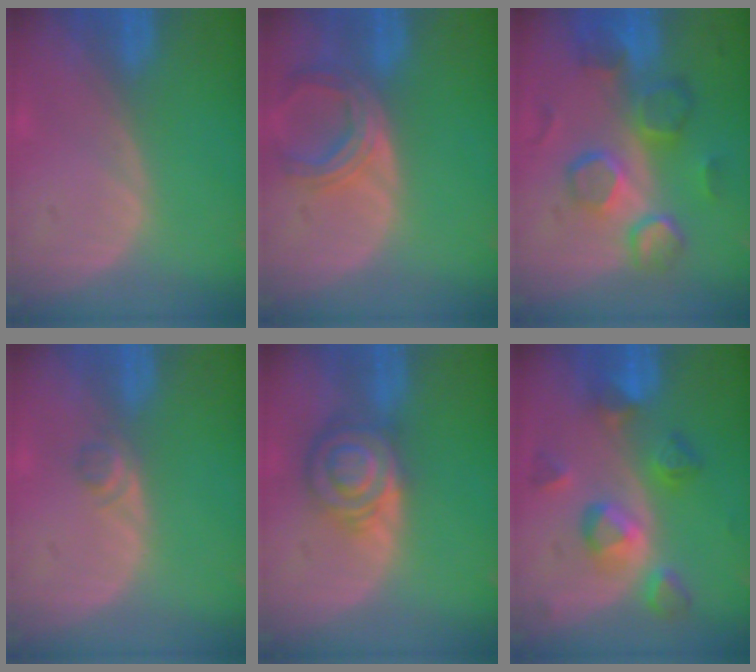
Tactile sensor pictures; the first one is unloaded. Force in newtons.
{"total": 5.8, "press": 5.8, "slide": 0.9}
{"total": 10.4, "press": 9.0, "slide": 5.1}
{"total": 1.8, "press": 1.5, "slide": 0.9}
{"total": 6.6, "press": 6.6, "slide": 0.2}
{"total": 7.5, "press": 7.5, "slide": 0.7}